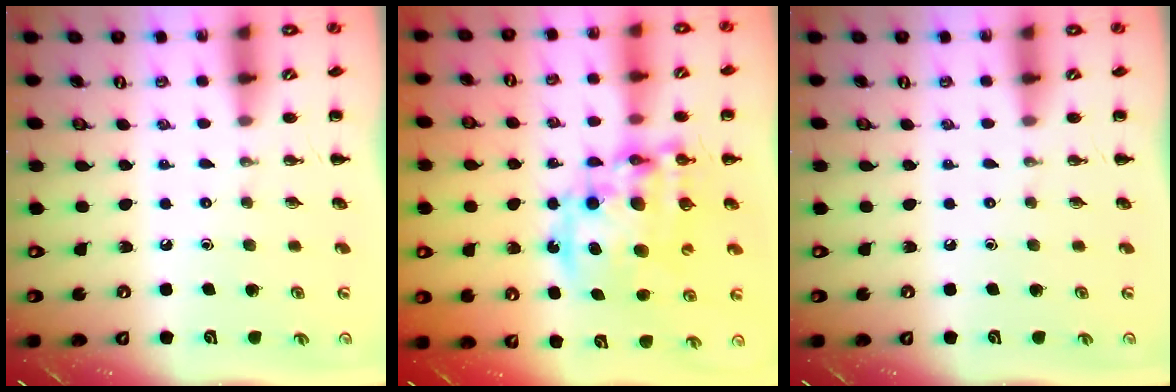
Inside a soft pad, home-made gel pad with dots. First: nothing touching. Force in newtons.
{"total": 16.5, "press": 16.1, "slide": 3.6}
{"total": 0.0}